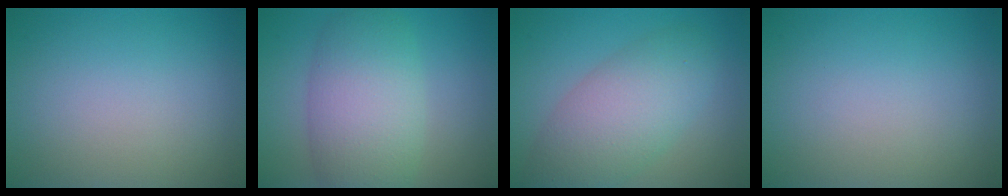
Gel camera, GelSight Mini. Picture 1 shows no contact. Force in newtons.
{"total": 7.3, "press": 7.3, "slide": 0.3}
{"total": 6.3, "press": 6.3, "slide": 0.4}
{"total": 0.0}